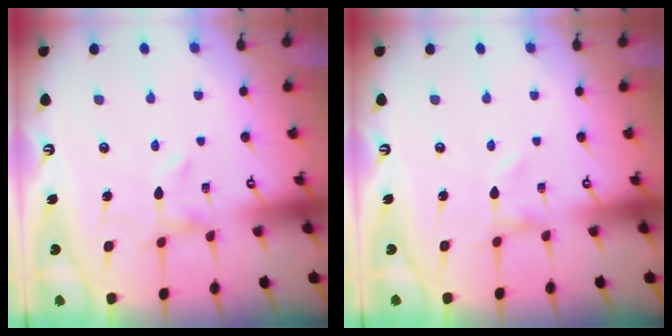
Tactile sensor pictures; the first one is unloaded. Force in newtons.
{"total": 0.0}